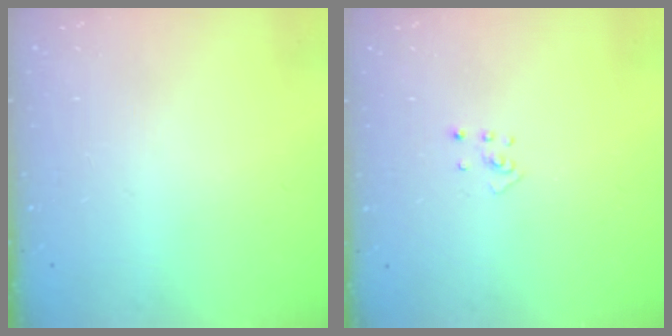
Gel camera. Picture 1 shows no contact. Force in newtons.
{"total": 2.5, "press": 2.4, "slide": 0.5}